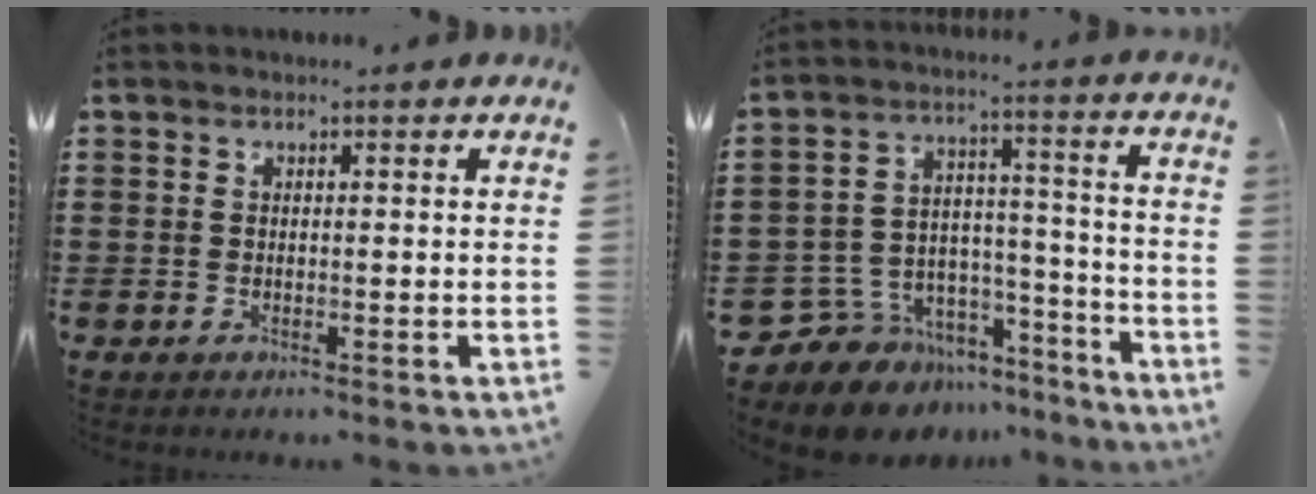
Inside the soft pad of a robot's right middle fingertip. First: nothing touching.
{"total": 7.7, "force": [-6.4, 4.3, -0.1], "torque": [-0.006, 0.018, -0.119]}